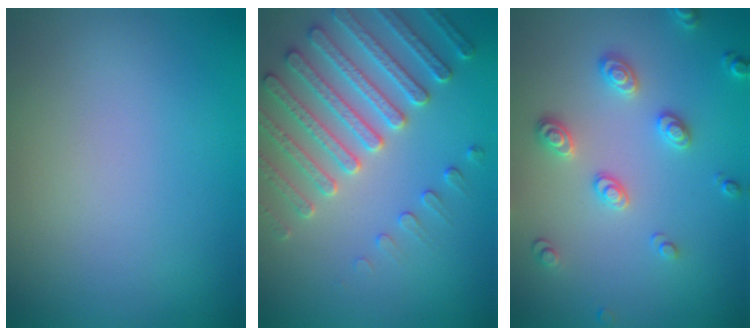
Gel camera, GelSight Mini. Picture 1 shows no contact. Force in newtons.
{"total": 5.1, "press": 4.9, "slide": 1.3}
{"total": 2.9, "press": 2.7, "slide": 1.1}